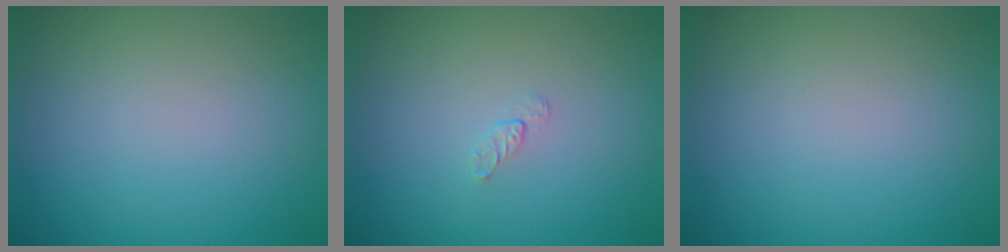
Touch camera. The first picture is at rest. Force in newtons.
{"total": 0.5, "press": 0.3, "slide": 0.4}
{"total": 0.0}